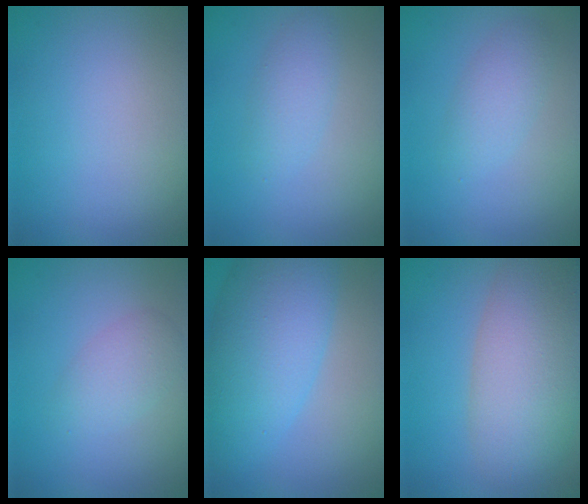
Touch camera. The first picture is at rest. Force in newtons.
{"total": 2.2, "press": 2.2, "slide": 0.1}
{"total": 2.4, "press": 2.4, "slide": 0.2}
{"total": 2.4, "press": 2.4, "slide": 0.1}
{"total": 8.0, "press": 8.0, "slide": 0.1}
{"total": 8.7, "press": 8.7, "slide": 0.8}